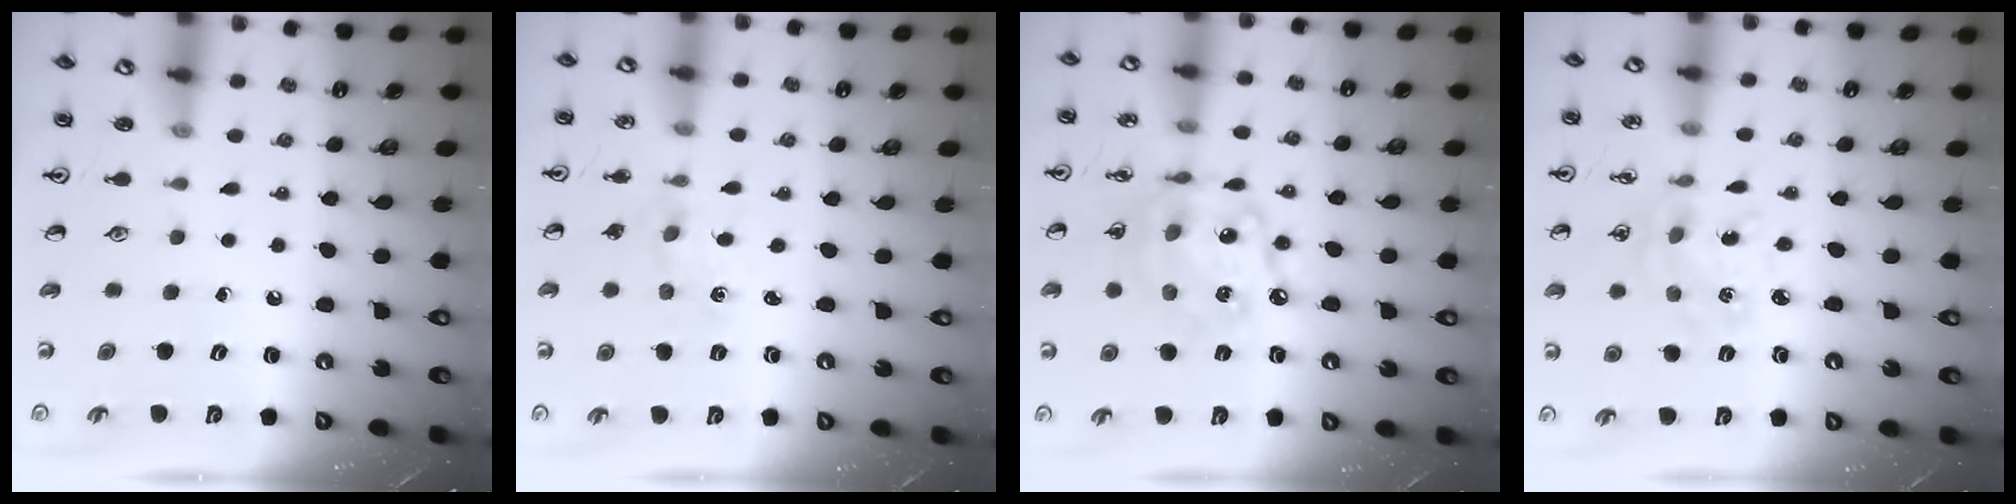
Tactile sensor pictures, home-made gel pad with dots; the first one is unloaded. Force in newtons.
{"total": 0.7, "press": 0.7, "slide": 0.1}
{"total": 14.3, "press": 14.3, "slide": 1.1}
{"total": 2.3, "press": 2.3, "slide": 0.2}